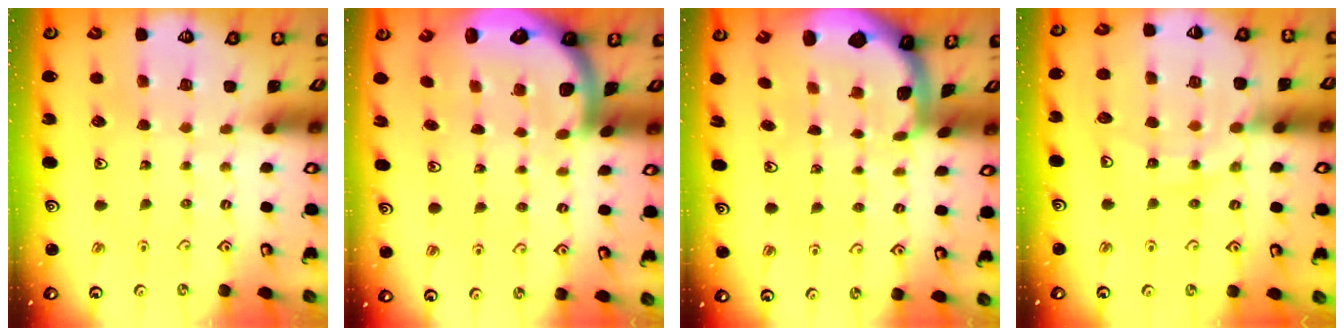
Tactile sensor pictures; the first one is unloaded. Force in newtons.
{"total": 4.3, "press": 4.2, "slide": 1.1}
{"total": 1.1, "press": 1.0, "slide": 0.3}
{"total": 12.4, "press": 12.3, "slide": 1.7}